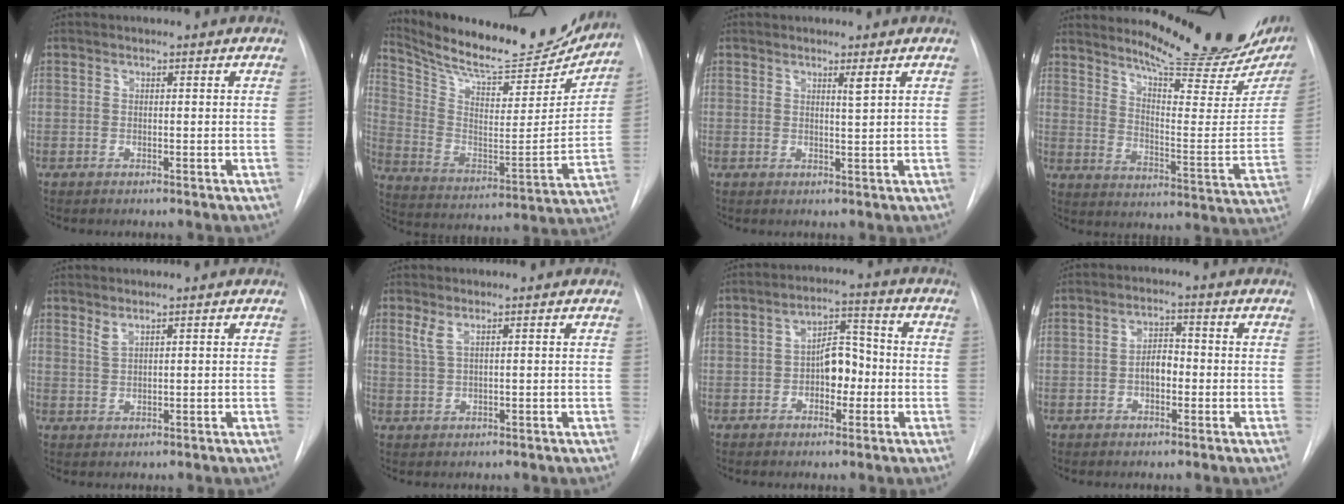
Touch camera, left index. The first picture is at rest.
{"total": 24.1, "force": [21.9, 4.8, 8.8], "torque": [-0.151, -0.045, 0.322]}
{"total": 1.4, "force": [0.9, -0.4, 1.0], "torque": [-0.023, -0.011, 0.016]}
{"total": 21.7, "force": [18.6, 1.9, 11.1], "torque": [-0.169, -0.079, 0.250]}
{"total": 1.4, "force": [1.2, 0.0, 0.8], "torque": [-0.019, -0.005, 0.027]}
{"total": 1.9, "force": [1.1, 0.2, 1.6], "torque": [-0.047, 0.007, 0.027]}
{"total": 6.1, "force": [-1.3, 3.4, 4.9], "torque": [-0.077, 0.018, -0.022]}
{"total": 3.4, "force": [-0.8, 1.9, 2.7], "torque": [-0.046, 0.010, -0.015]}